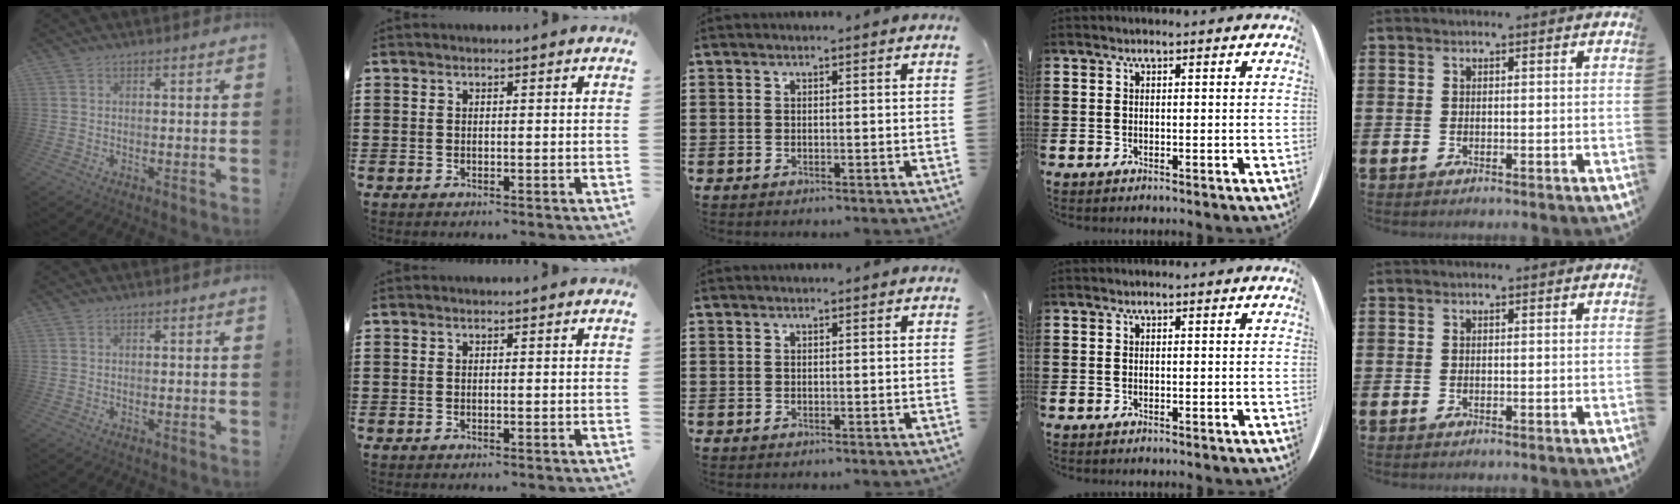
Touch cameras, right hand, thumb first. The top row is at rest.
{}